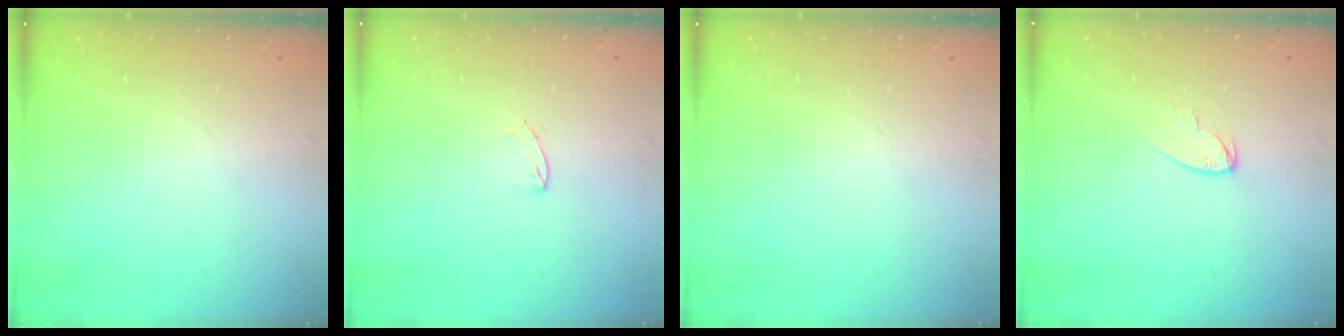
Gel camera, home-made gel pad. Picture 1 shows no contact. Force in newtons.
{"total": 4.7, "press": 4.6, "slide": 0.4}
{"total": 0.0}
{"total": 5.1, "press": 5.1, "slide": 0.4}